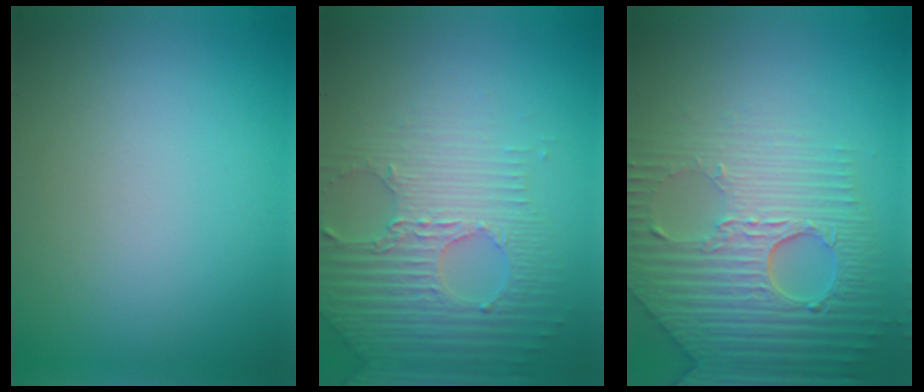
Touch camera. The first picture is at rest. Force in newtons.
{"total": 4.7, "press": 4.3, "slide": 2.0}
{"total": 8.9, "press": 6.0, "slide": 6.6}